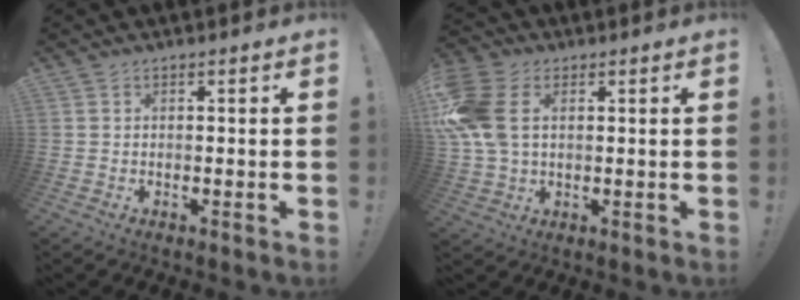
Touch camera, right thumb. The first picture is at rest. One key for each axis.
{"total": 13.2, "fx": 2.9, "fy": 9.0, "fz": 9.2, "tx": -0.203, "ty": 0.004, "tz": 0.059}